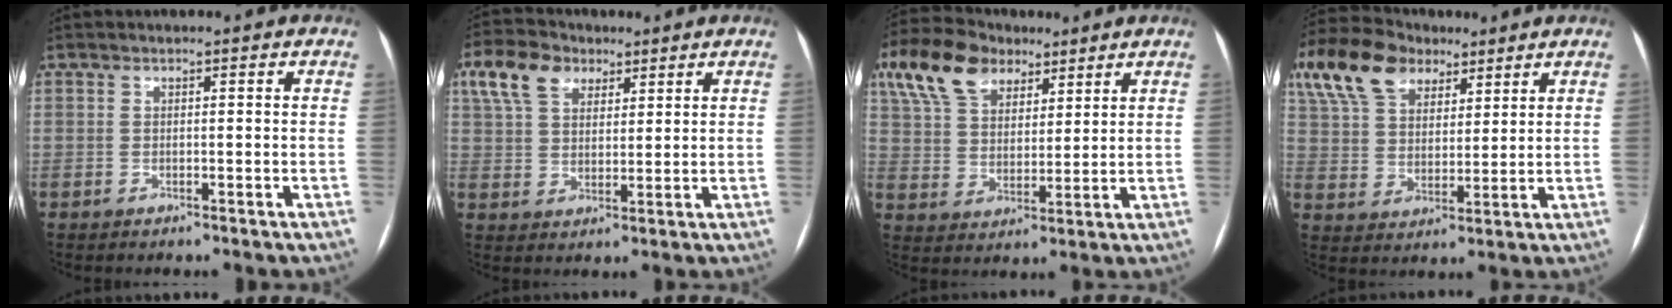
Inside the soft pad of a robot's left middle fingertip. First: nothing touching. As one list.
[{"total": 8.9, "force": [4.9, 5.7, 4.8], "torque": [-0.108, 0.032, 0.093]}, {"total": 12.8, "force": [7.8, 7.4, 7.0], "torque": [-0.152, 0.040, 0.145]}, {"total": 15.3, "force": [9.5, 8.9, 8.1], "torque": [-0.188, 0.053, 0.174]}]